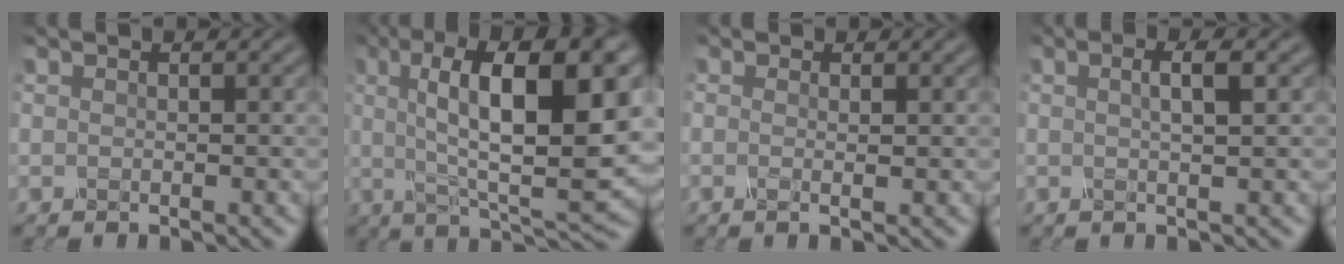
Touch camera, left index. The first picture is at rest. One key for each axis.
{"total": 12.3, "fx": 1.9, "fy": 3.6, "fz": 11.6, "tx": -0.170, "ty": 0.003, "tz": 0.033}
{"total": 0.6, "fx": -0.3, "fy": 0.0, "fz": 0.5, "tx": -0.011, "ty": -0.004, "tz": -0.003}
{"total": 2.2, "fx": 0.2, "fy": 0.4, "fz": 2.2, "tx": -0.032, "ty": 0.004, "tz": 0.005}